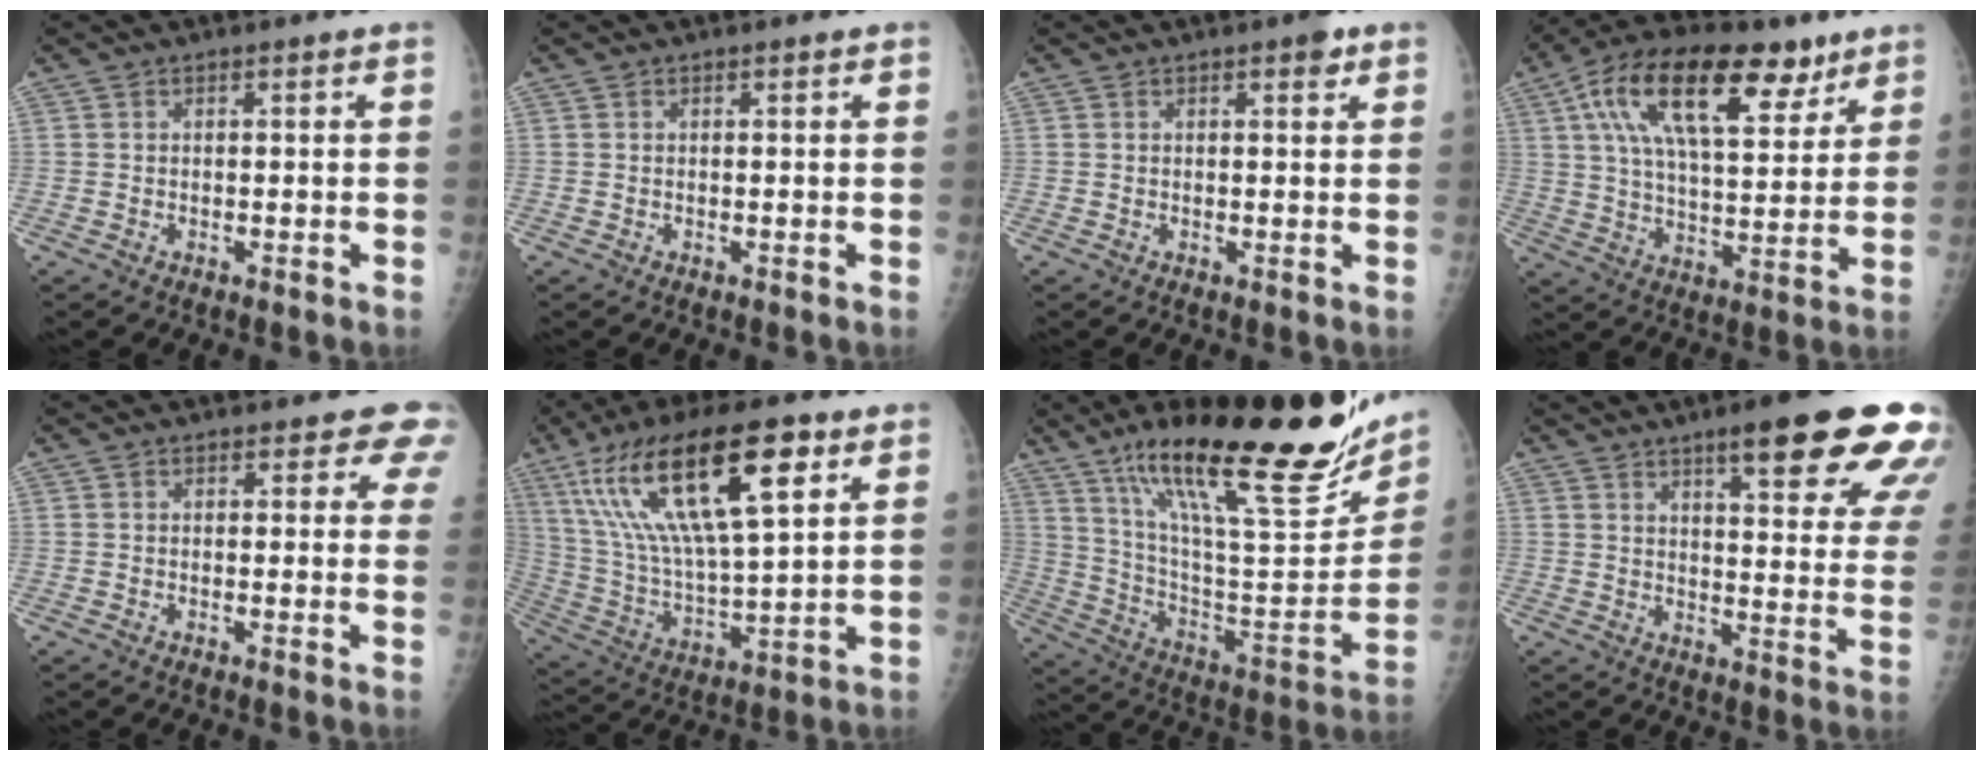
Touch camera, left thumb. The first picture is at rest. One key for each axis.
{"total": 0.0}
{"total": 2.2, "fx": 1.3, "fy": 0.9, "fz": 1.6, "tx": -0.013, "ty": -0.003, "tz": 0.014}
{"total": 21.8, "fx": 10.7, "fy": 10.3, "fz": 16.0, "tx": -0.247, "ty": -0.009, "tz": 0.179}
{"total": 5.0, "fx": 4.2, "fy": 2.3, "fz": 1.5, "tx": 0.024, "ty": -0.019, "tz": 0.030}
{"total": 24.0, "fx": 11.2, "fy": 7.3, "fz": 19.9, "tx": -0.365, "ty": -0.013, "tz": 0.206}
{"total": 32.1, "fx": 21.4, "fy": 7.7, "fz": 22.7, "tx": -0.327, "ty": -0.080, "tz": 0.347}
{"total": 21.7, "fx": 13.6, "fy": 4.3, "fz": 16.3, "tx": -0.185, "ty": -0.052, "tz": 0.173}